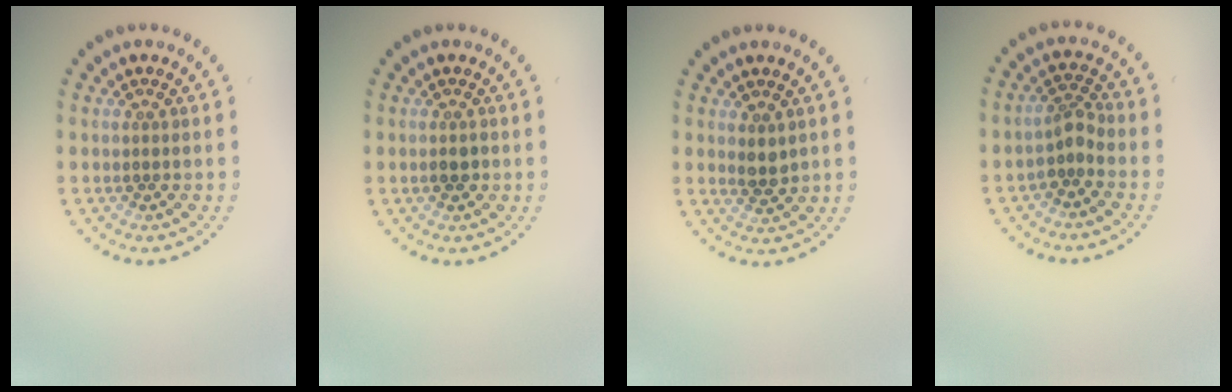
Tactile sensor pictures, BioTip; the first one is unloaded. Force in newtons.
{"total": 1.2, "press": 1.1, "slide": 0.3}
{"total": 1.4, "press": 1.4, "slide": 0.4}
{"total": 1.9, "press": 1.4, "slide": 1.3}